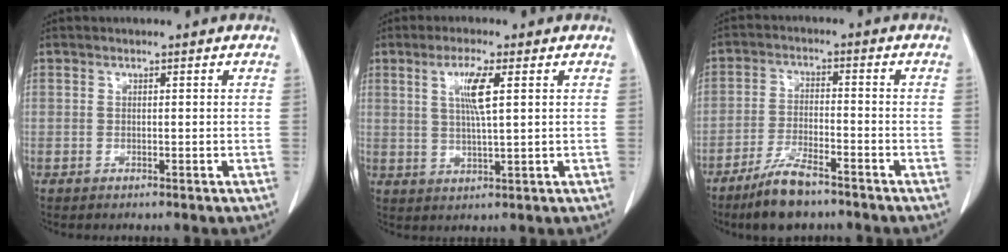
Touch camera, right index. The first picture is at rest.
{"total": 5.3, "force": [1.6, 0.1, 5.0], "torque": [-0.096, -0.001, 0.033]}
{"total": 7.8, "force": [-6.0, 1.7, 4.7], "torque": [-0.099, -0.014, -0.109]}